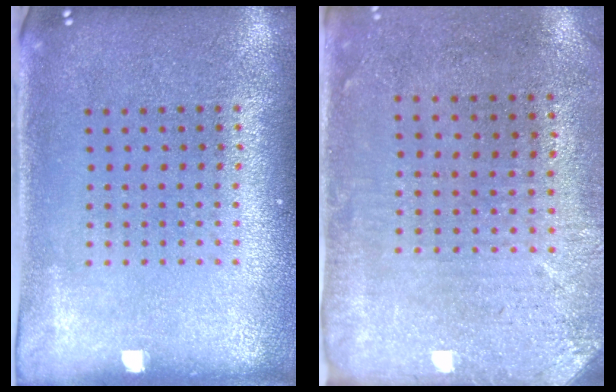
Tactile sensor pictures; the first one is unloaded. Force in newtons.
{"total": 3.0, "press": 2.4, "slide": 1.8}